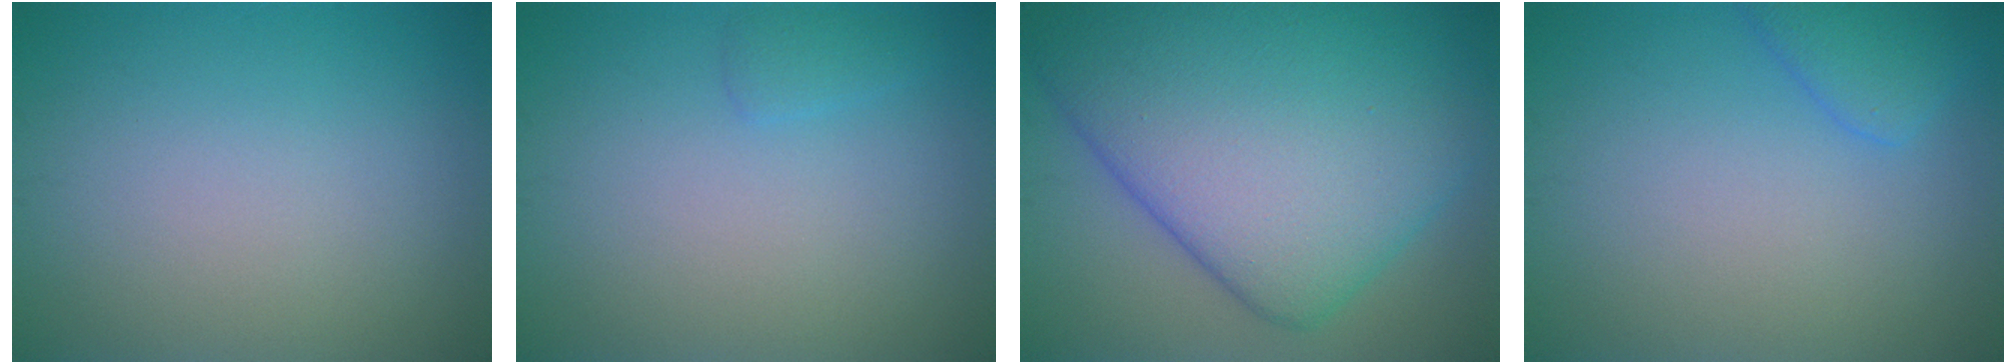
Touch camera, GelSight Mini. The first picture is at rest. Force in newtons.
{"total": 0.9, "press": 0.9, "slide": 0.1}
{"total": 16.5, "press": 16.5, "slide": 0.2}
{"total": 2.5, "press": 2.5, "slide": 0.2}